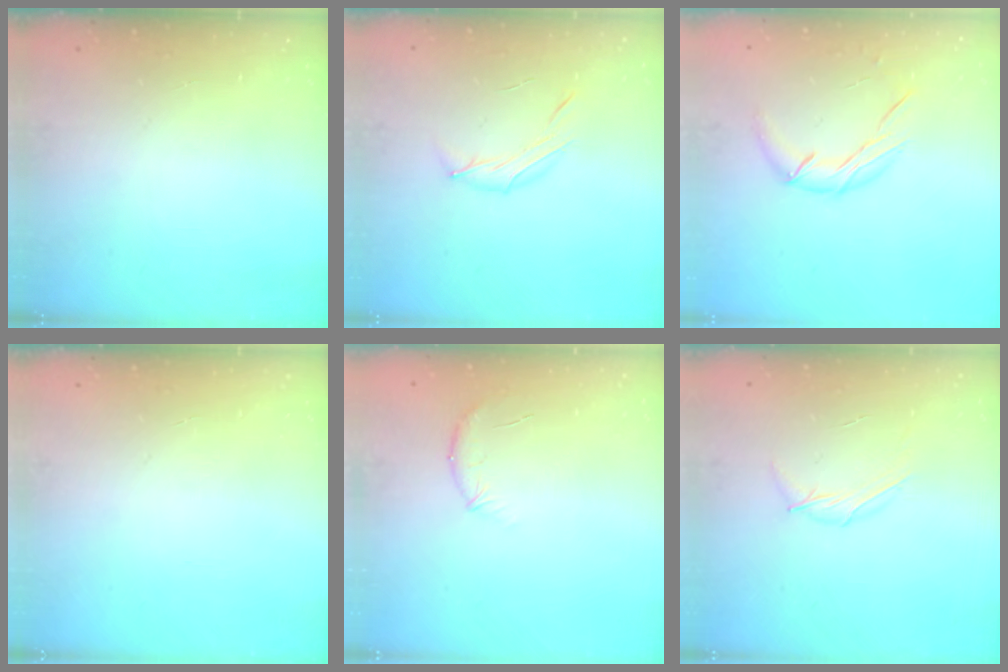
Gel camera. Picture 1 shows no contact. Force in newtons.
{"total": 7.0, "press": 6.9, "slide": 1.4}
{"total": 8.7, "press": 8.7, "slide": 0.3}
{"total": 0.0}
{"total": 8.3, "press": 8.1, "slide": 1.7}
{"total": 5.7, "press": 5.6, "slide": 0.7}